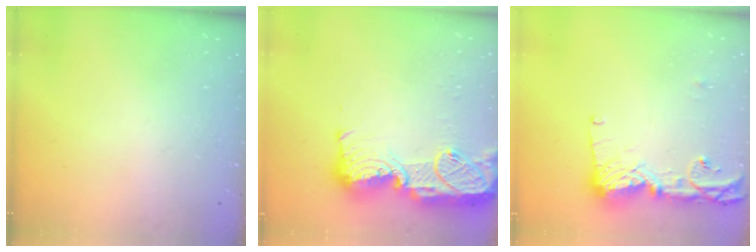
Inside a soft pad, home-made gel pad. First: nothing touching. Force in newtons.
{"total": 19.4, "press": 19.0, "slide": 3.7}
{"total": 14.0, "press": 13.9, "slide": 1.3}